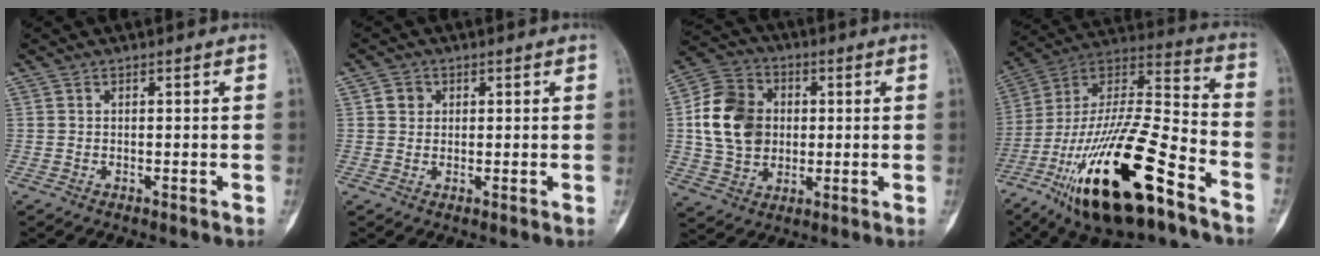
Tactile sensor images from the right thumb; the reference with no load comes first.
{"total": 2.4, "force": [0.7, 2.1, 0.8], "torque": [-0.001, -0.001, 0.008]}
{"total": 14.3, "force": [1.2, 11.5, 8.4], "torque": [-0.132, 0.012, 0.022]}
{"total": 29.3, "force": [-15.2, 9.1, 23.3], "torque": [-0.458, 0.056, -0.261]}